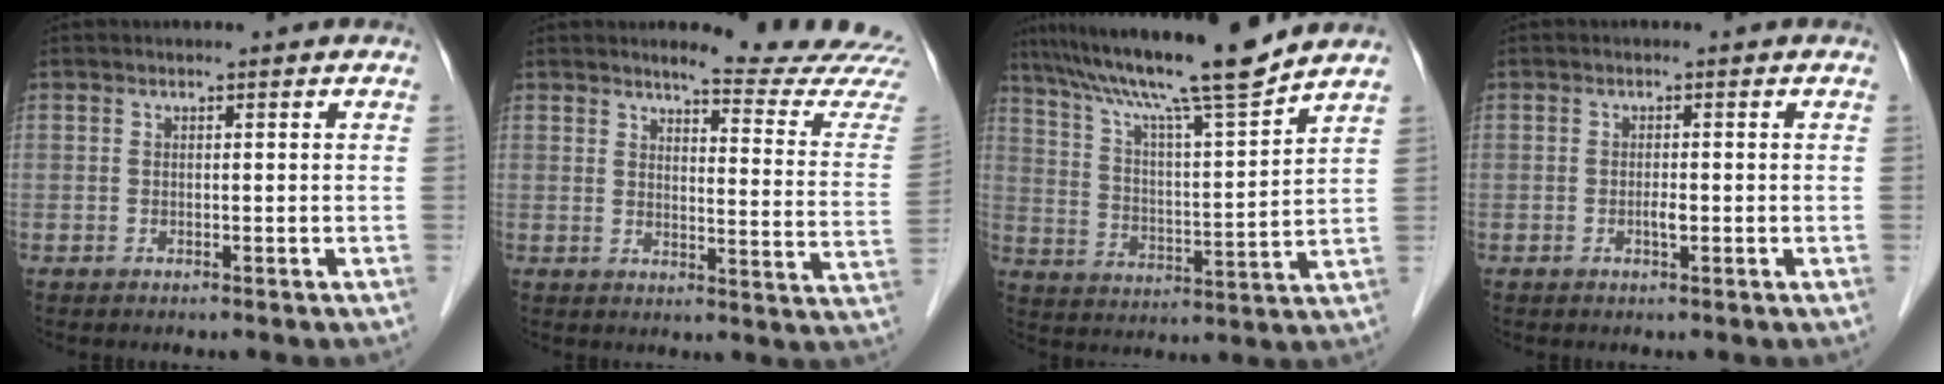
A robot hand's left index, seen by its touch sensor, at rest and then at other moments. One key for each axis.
{"total": 14.3, "fx": 13.8, "fy": -1.1, "fz": 3.6, "tx": -0.042, "ty": -0.122, "tz": 0.142}
{"total": 16.0, "fx": 13.4, "fy": -1.1, "fz": 8.7, "tx": -0.150, "ty": -0.005, "tz": 0.217}
{"total": 1.2, "fx": -0.8, "fy": 0.1, "fz": 0.9, "tx": -0.021, "ty": -0.006, "tz": -0.012}